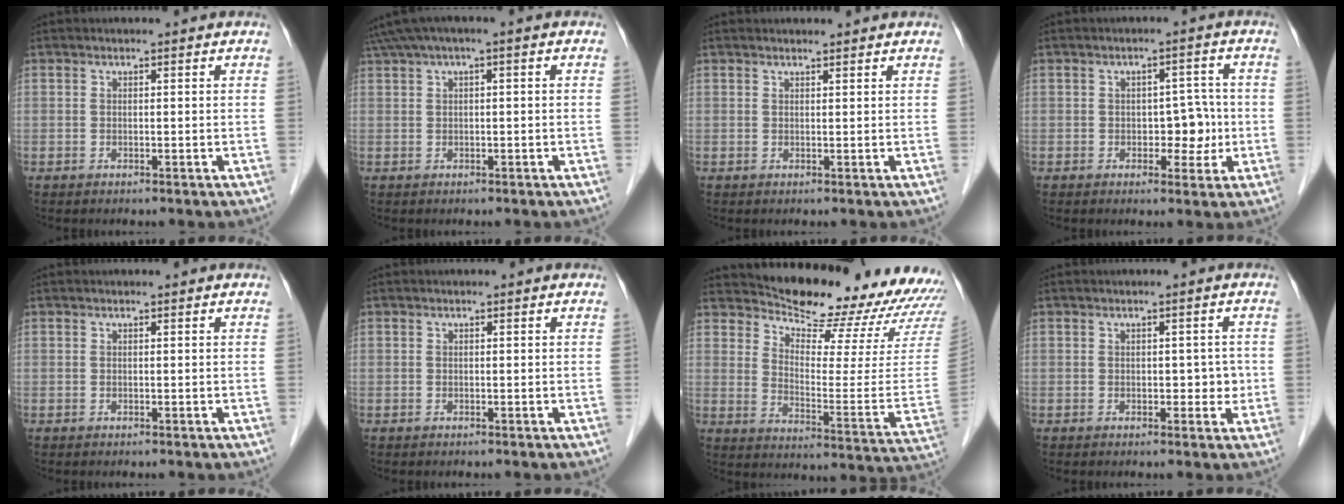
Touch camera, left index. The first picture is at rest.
{"total": 3.7, "force": [1.5, 0.4, 3.3], "torque": [-0.072, 0.031, 0.031]}
{"total": 2.0, "force": [1.9, 0.2, 0.4], "torque": [-0.010, 0.012, 0.027]}
{"total": 4.3, "force": [-0.8, 2.7, 3.3], "torque": [-0.038, 0.015, -0.008]}
{"total": 0.0}
{"total": 0.0}
{"total": 21.0, "force": [20.2, 2.7, 5.3], "torque": [-0.081, -0.099, 0.250]}
{"total": 2.4, "force": [-0.2, 1.5, 1.8], "torque": [-0.016, 0.006, -0.001]}